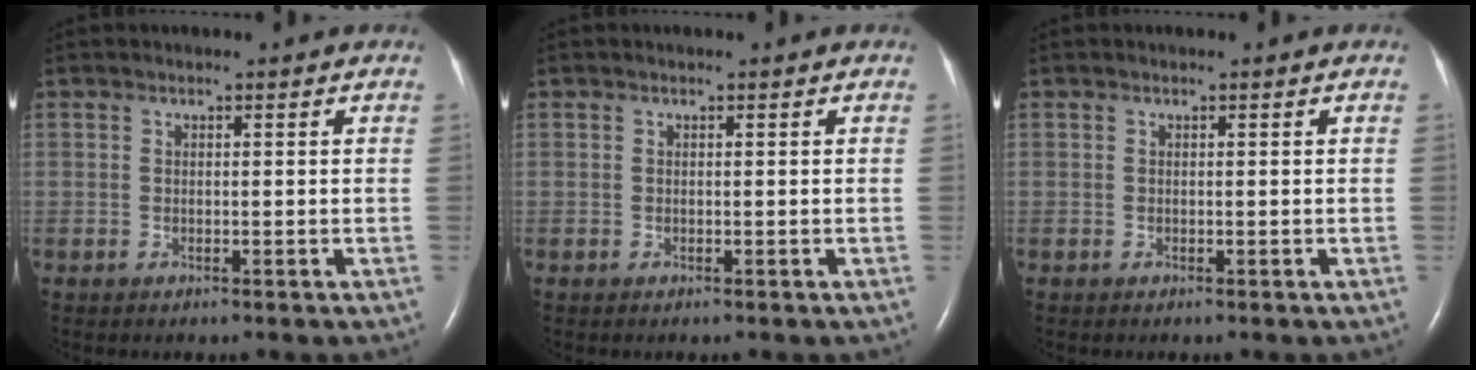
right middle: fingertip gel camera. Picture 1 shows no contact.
{"total": 0.0}
{"total": 0.0}